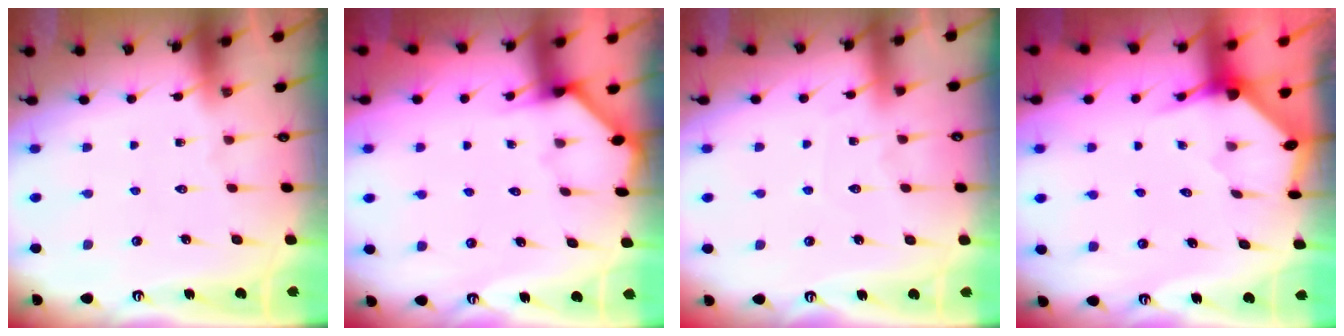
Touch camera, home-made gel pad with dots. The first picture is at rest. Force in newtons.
{"total": 2.0, "press": 2.0, "slide": 0.2}
{"total": 4.7, "press": 4.6, "slide": 0.5}
{"total": 3.2, "press": 3.2, "slide": 0.3}